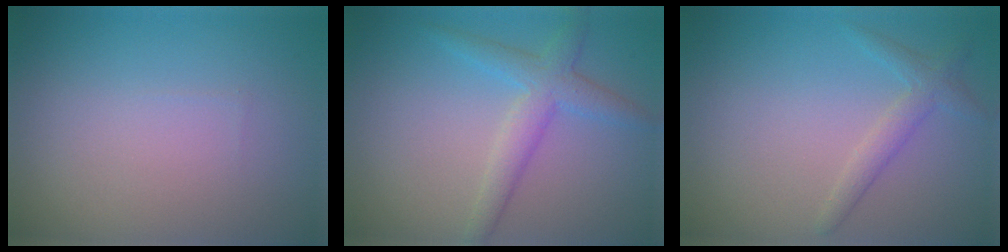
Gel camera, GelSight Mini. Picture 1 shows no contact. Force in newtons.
{"total": 3.4, "press": 3.4, "slide": 0.1}
{"total": 1.9, "press": 1.9, "slide": 0.1}